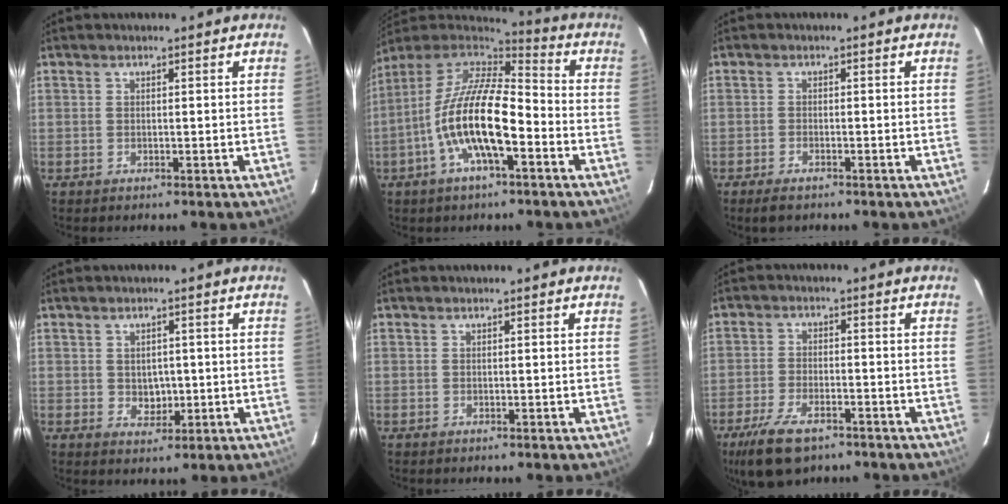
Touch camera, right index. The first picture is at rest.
{"total": 17.1, "force": [-5.6, 5.7, 15.1], "torque": [-0.292, -0.009, -0.112]}
{"total": 2.9, "force": [-2.2, 1.0, 1.5], "torque": [-0.041, -0.006, -0.041]}
{"total": 3.6, "force": [-0.1, 3.1, 1.8], "torque": [-0.029, 0.001, 0.007]}
{"total": 0.0}
{"total": 10.8, "force": [-7.2, 4.8, 6.5], "torque": [-0.158, -0.019, -0.131]}